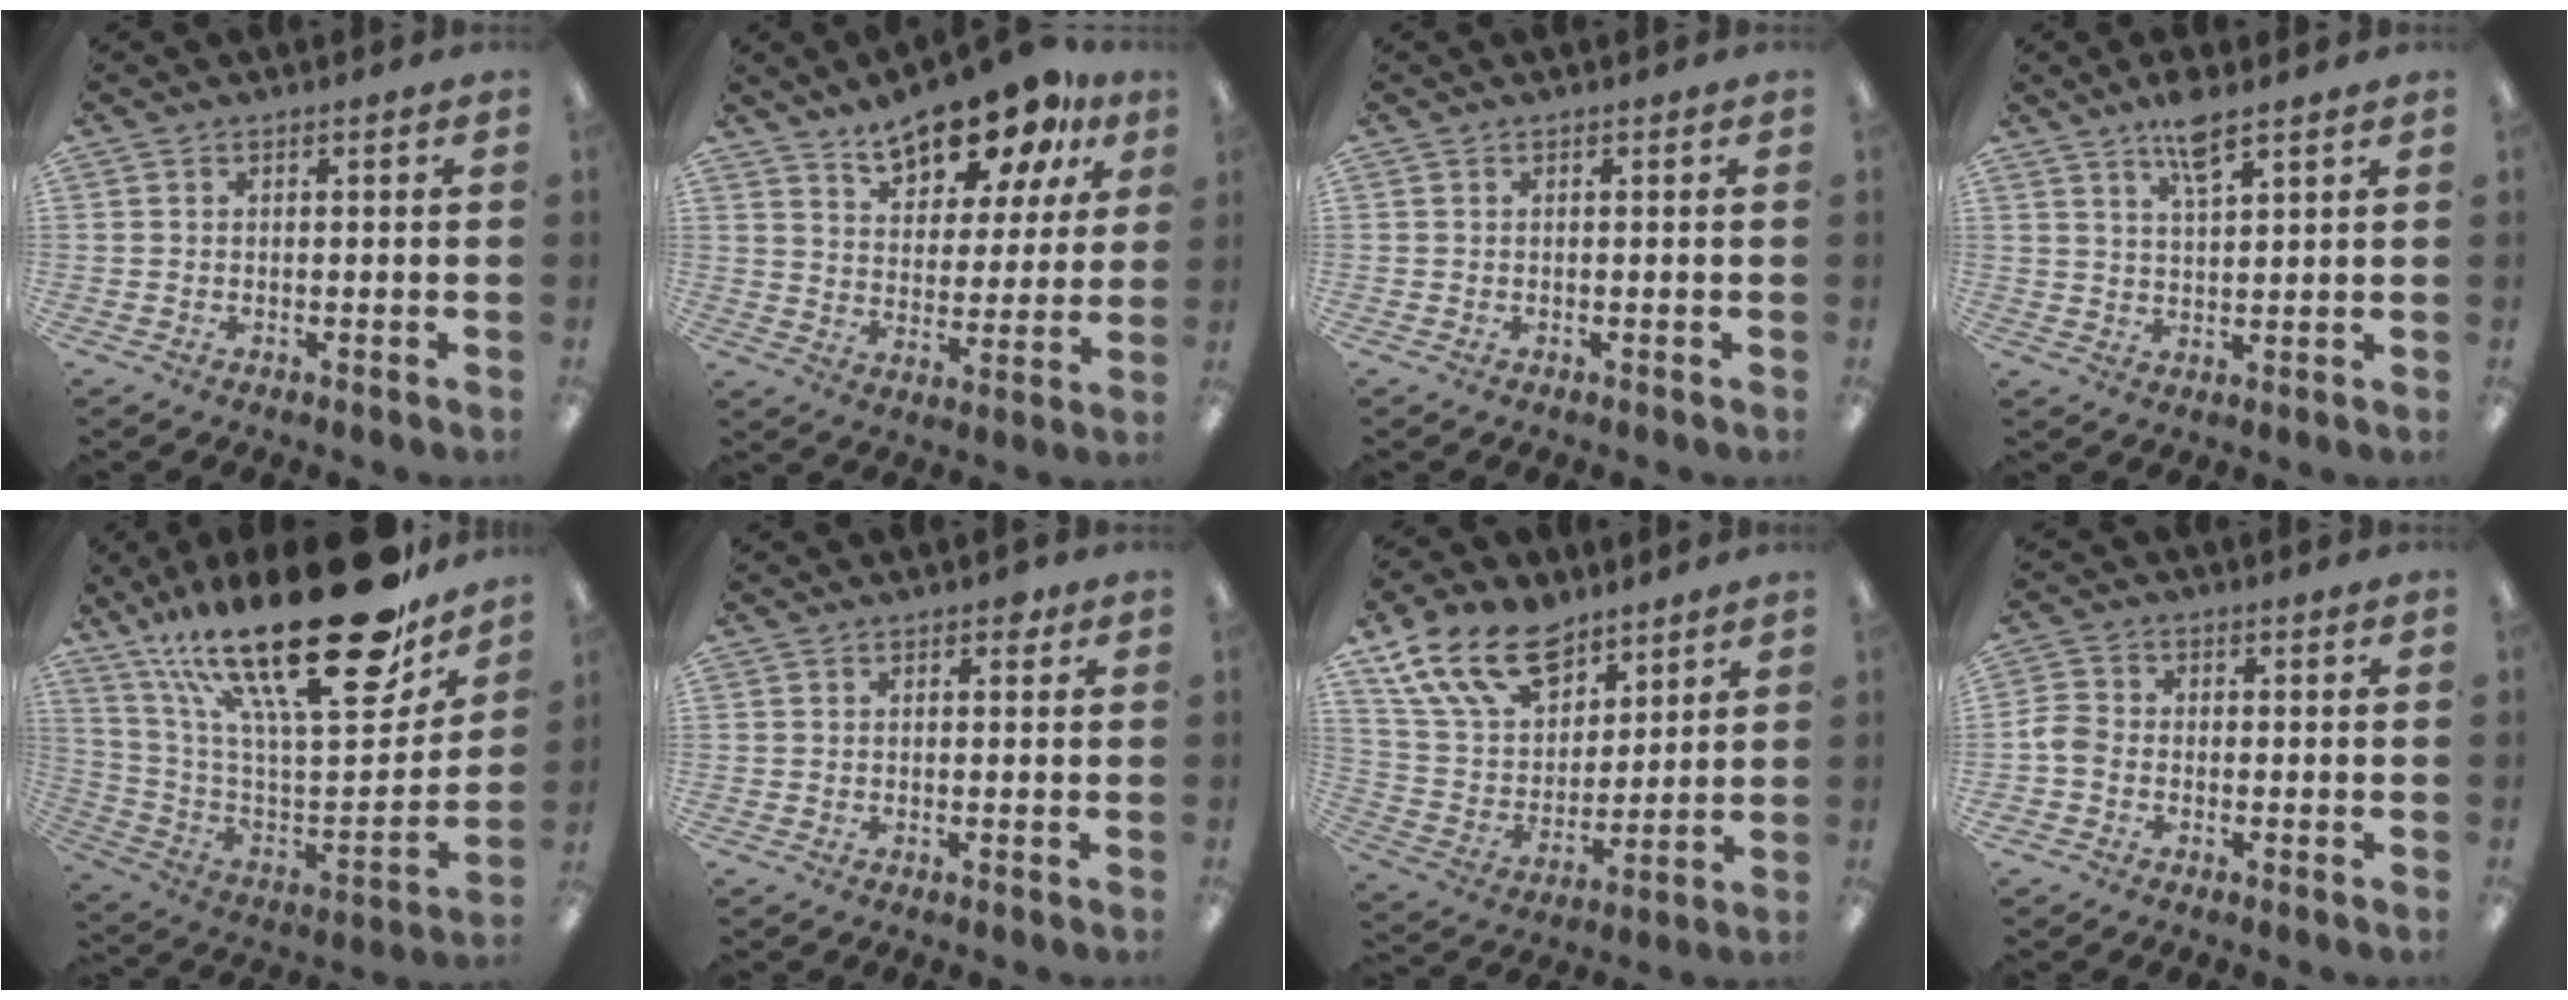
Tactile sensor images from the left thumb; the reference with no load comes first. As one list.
[{"total": 15.4, "force": [12.5, 5.8, 6.9], "torque": [-0.106, -0.077, 0.220]}, {"total": 0.0}, {"total": 6.3, "force": [4.7, 1.3, 4.0], "torque": [-0.075, -0.017, 0.079]}, {"total": 32.2, "force": [20.8, 9.2, 22.7], "torque": [-0.385, -0.148, 0.344]}, {"total": 1.7, "force": [0.8, 1.0, 1.1], "torque": [-0.008, -0.002, 0.011]}, {"total": 18.2, "force": [12.0, 10.7, 8.5], "torque": [-0.157, -0.055, 0.225]}, {"total": 3.8, "force": [-1.4, 2.8, 2.1], "torque": [-0.041, 0.009, -0.024]}]